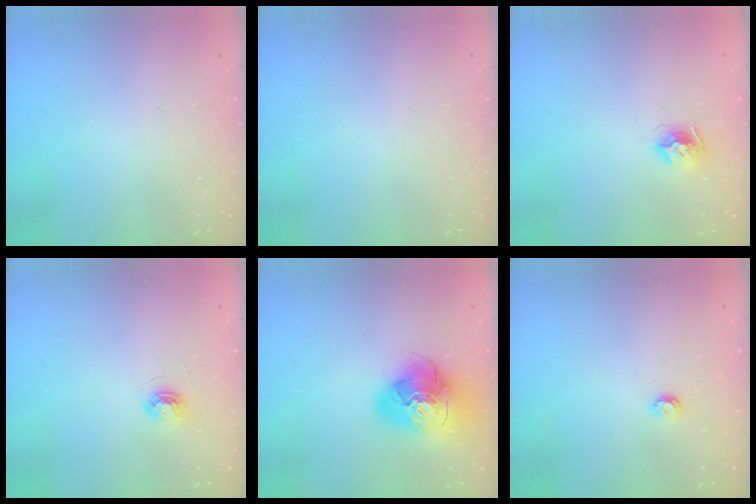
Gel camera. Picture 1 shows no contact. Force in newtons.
{"total": 0.0}
{"total": 8.1, "press": 8.1, "slide": 0.2}
{"total": 4.4, "press": 4.4, "slide": 0.5}
{"total": 19.1, "press": 18.9, "slide": 2.6}
{"total": 3.4, "press": 3.4, "slide": 0.5}